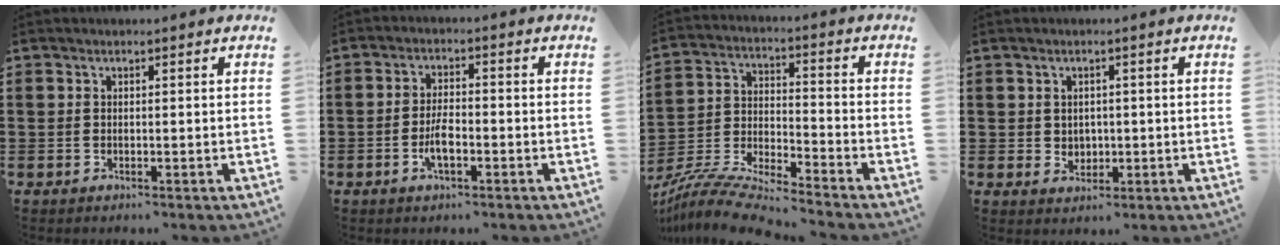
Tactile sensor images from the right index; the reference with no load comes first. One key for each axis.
{"total": 4.2, "fx": -1.7, "fy": 1.5, "fz": 3.5, "tx": -0.073, "ty": 0.001, "tz": -0.034}
{"total": 8.5, "fx": -8.1, "fy": 0.1, "fz": 2.5, "tx": -0.067, "ty": -0.004, "tz": -0.166}
{"total": 2.0, "fx": 0.4, "fy": 1.9, "fz": 0.6, "tx": -0.018, "ty": 0.010, "tz": 0.006}